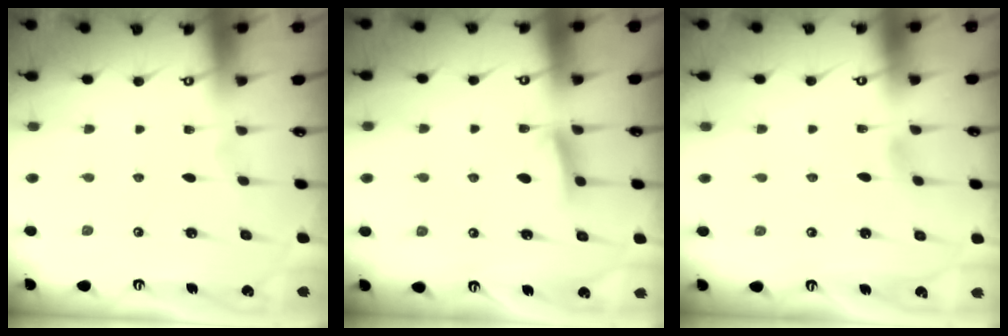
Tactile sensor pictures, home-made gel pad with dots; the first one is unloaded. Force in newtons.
{"total": 5.9, "press": 5.8, "slide": 0.7}
{"total": 2.9, "press": 2.8, "slide": 0.3}